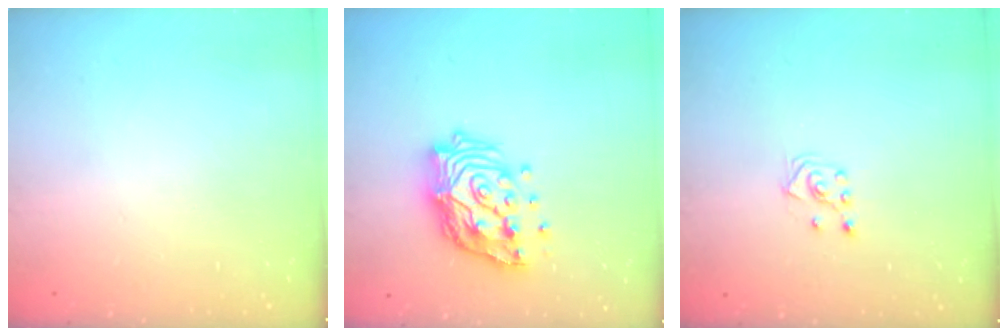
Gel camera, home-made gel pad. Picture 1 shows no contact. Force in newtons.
{"total": 17.0, "press": 16.8, "slide": 2.2}
{"total": 3.1, "press": 3.0, "slide": 0.7}